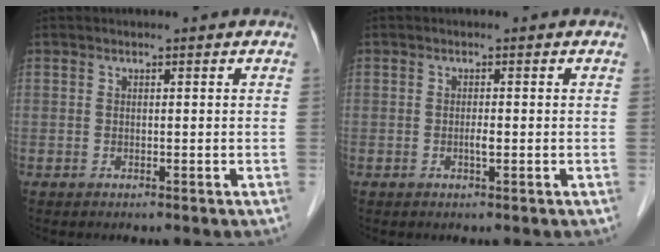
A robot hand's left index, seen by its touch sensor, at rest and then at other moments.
{"total": 1.0, "force": [-0.2, 0.1, 0.9], "torque": [-0.021, -0.001, -0.004]}